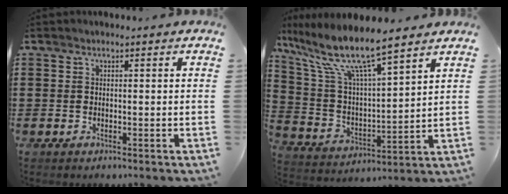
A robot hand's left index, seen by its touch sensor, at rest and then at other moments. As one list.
[{"total": 9.7, "force": [7.9, 0.7, 5.6], "torque": [-0.149, -0.053, 0.127]}]